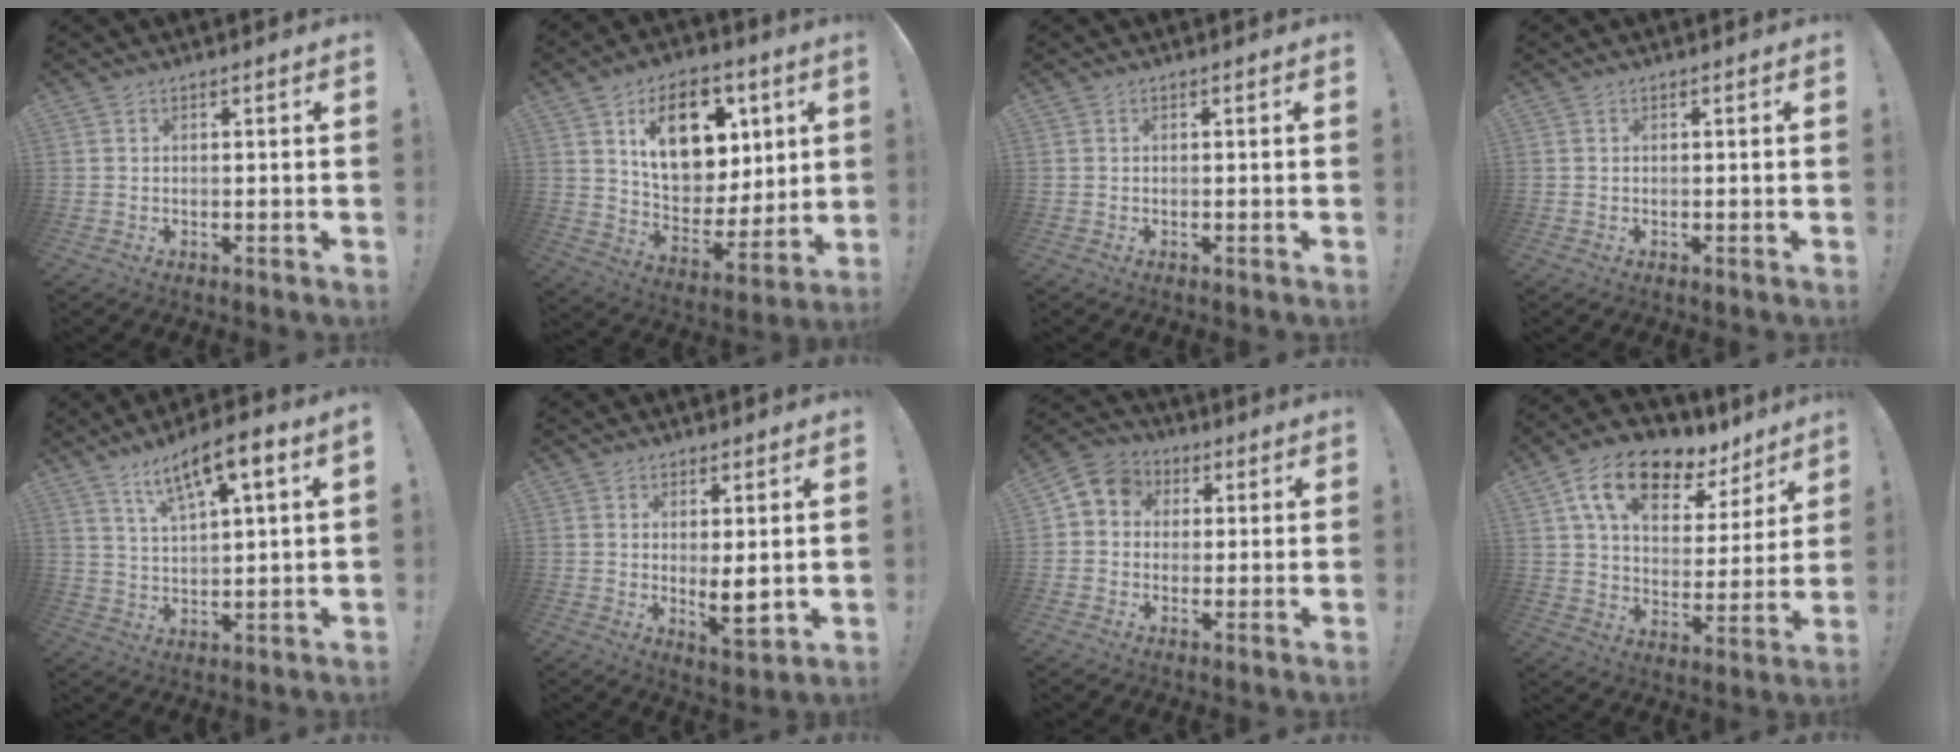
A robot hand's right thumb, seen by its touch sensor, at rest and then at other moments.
{"total": 19.0, "force": [8.2, 12.2, 12.1], "torque": [-0.177, -0.032, 0.151]}
{"total": 0.0}
{"total": 0.0}
{"total": 9.8, "force": [5.6, 2.3, 7.6], "torque": [-0.127, -0.024, 0.093]}
{"total": 6.8, "force": [0.8, 2.0, 6.5], "torque": [-0.078, -0.020, 0.018]}
{"total": 6.2, "force": [0.7, 5.8, 2.3], "torque": [-0.027, 0.008, 0.015]}
{"total": 16.7, "force": [10.1, 8.8, 9.9], "torque": [-0.173, -0.046, 0.181]}